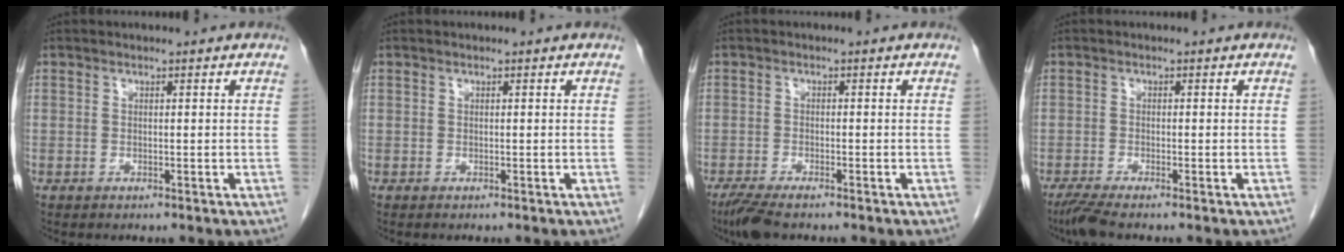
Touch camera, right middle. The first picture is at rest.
{"total": 0.0}
{"total": 4.3, "force": [-3.3, 0.8, 2.6], "torque": [-0.052, -0.012, -0.057]}
{"total": 2.7, "force": [-2.2, -0.1, 1.6], "torque": [-0.039, -0.008, -0.048]}